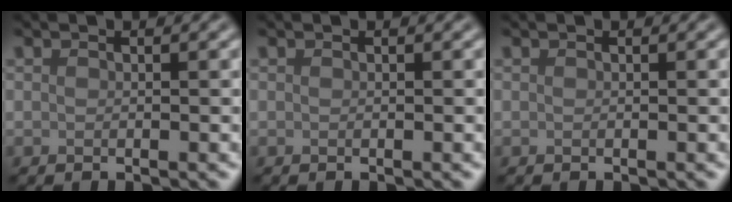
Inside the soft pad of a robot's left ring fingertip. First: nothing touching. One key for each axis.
{"total": 0.0}
{"total": 0.0}